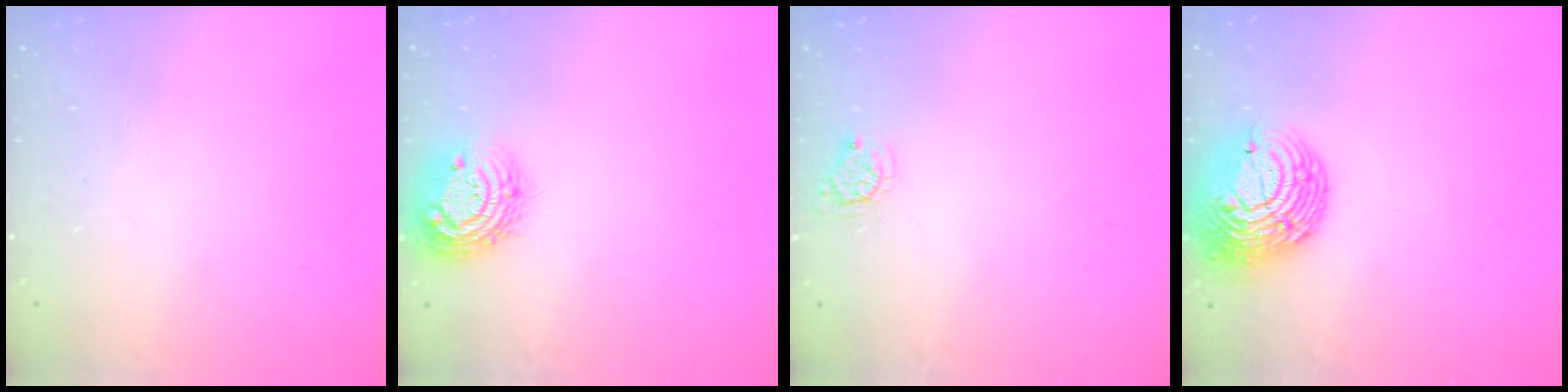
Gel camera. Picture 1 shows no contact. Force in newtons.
{"total": 11.6, "press": 11.6, "slide": 0.8}
{"total": 3.9, "press": 3.9, "slide": 0.3}
{"total": 14.2, "press": 14.1, "slide": 1.0}